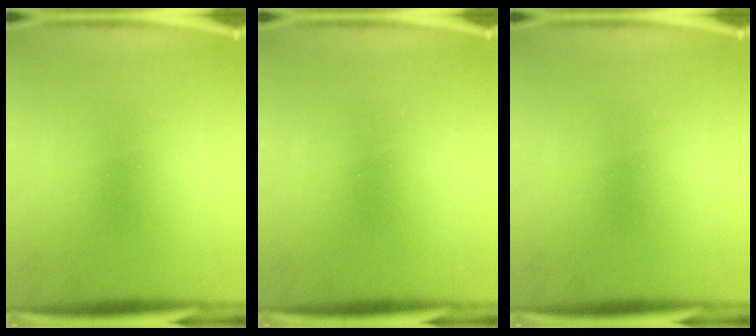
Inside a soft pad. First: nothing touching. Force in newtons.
{"total": 0.0}
{"total": 0.0}